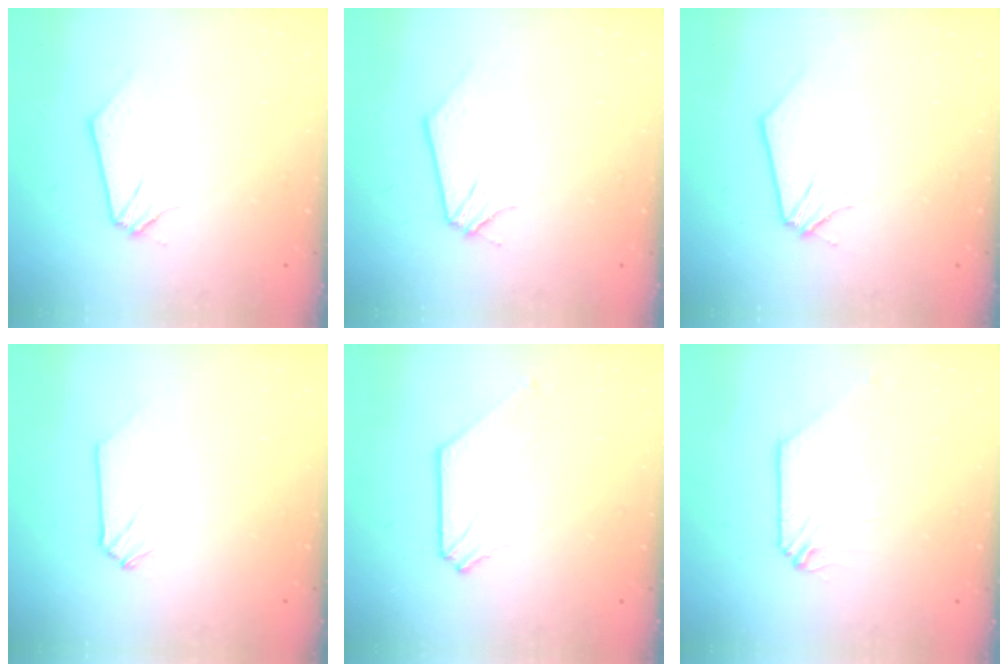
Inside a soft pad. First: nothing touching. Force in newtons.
{"total": 0.0}
{"total": 0.0}
{"total": 0.0}
{"total": 1.4, "press": 1.4, "slide": 0.0}
{"total": 0.0}